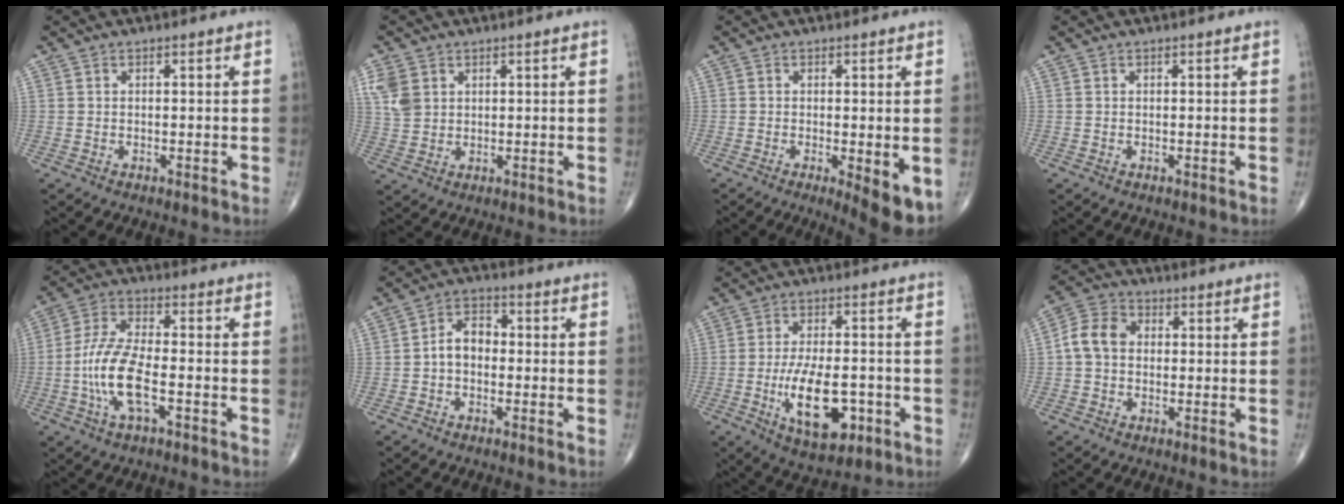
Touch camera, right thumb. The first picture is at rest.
{"total": 5.2, "force": [2.0, 4.0, 2.7], "torque": [-0.046, -0.002, 0.048]}
{"total": 7.3, "force": [-2.2, 2.1, 6.6], "torque": [-0.088, -0.019, -0.030]}
{"total": 0.0}
{"total": 11.3, "force": [-3.2, 4.3, 10.0], "torque": [-0.214, 0.022, -0.065]}
{"total": 5.8, "force": [-0.7, 4.1, 4.1], "torque": [-0.053, 0.023, -0.025]}
{"total": 13.2, "force": [-3.9, 6.3, 10.9], "torque": [-0.171, 0.005, -0.053]}
{"total": 7.2, "force": [0.1, 5.7, 4.4], "torque": [-0.076, 0.023, -0.008]}